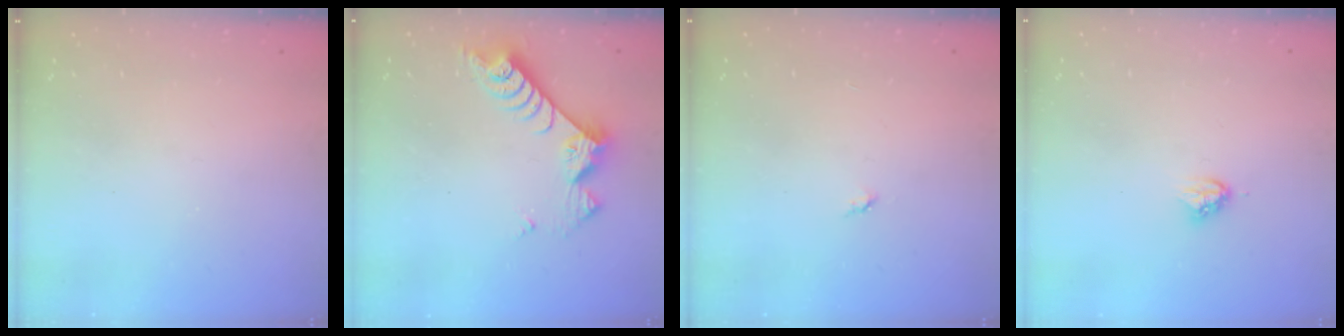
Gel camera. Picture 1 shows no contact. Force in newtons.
{"total": 7.6, "press": 7.6, "slide": 0.4}
{"total": 2.8, "press": 2.8, "slide": 0.4}
{"total": 3.8, "press": 3.8, "slide": 0.3}